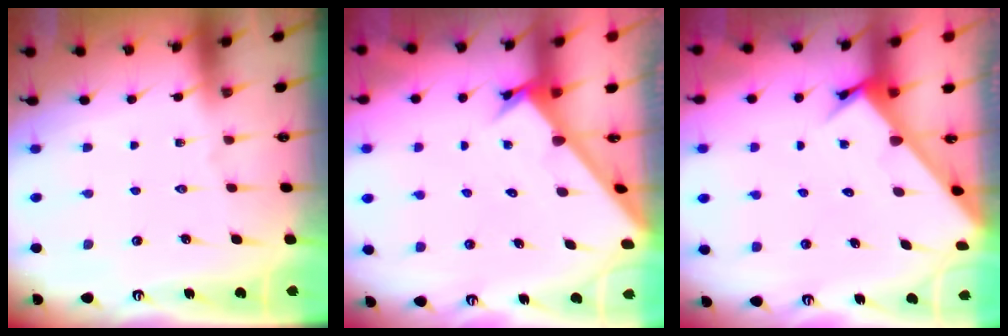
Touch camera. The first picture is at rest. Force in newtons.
{"total": 2.5, "press": 2.5, "slide": 0.3}
{"total": 3.6, "press": 3.6, "slide": 0.2}